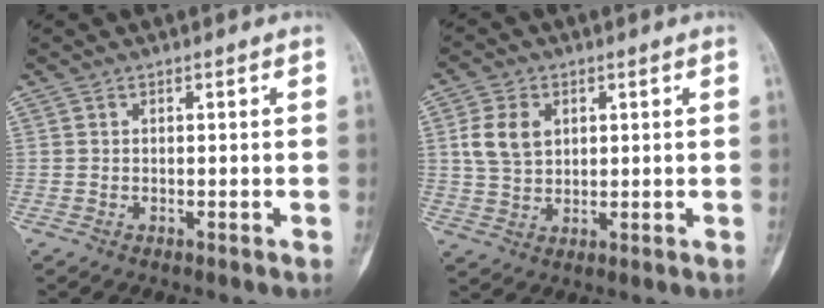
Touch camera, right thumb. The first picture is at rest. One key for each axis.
{"total": 7.0, "fx": 1.9, "fy": 5.0, "fz": 4.5, "tx": -0.078, "ty": -0.003, "tz": 0.040}